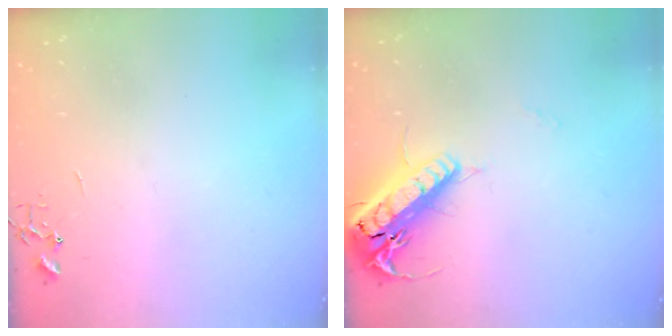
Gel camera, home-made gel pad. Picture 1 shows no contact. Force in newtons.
{"total": 19.2, "press": 18.9, "slide": 3.3}